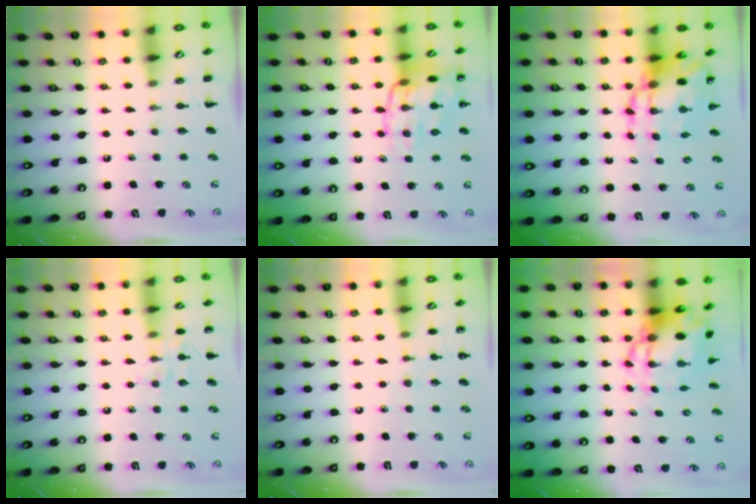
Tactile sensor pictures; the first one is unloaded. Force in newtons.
{"total": 16.1, "press": 16.0, "slide": 2.0}
{"total": 10.5, "press": 10.1, "slide": 2.7}
{"total": 7.4, "press": 7.3, "slide": 1.1}
{"total": 5.1, "press": 4.8, "slide": 1.7}
{"total": 7.3, "press": 7.0, "slide": 1.9}